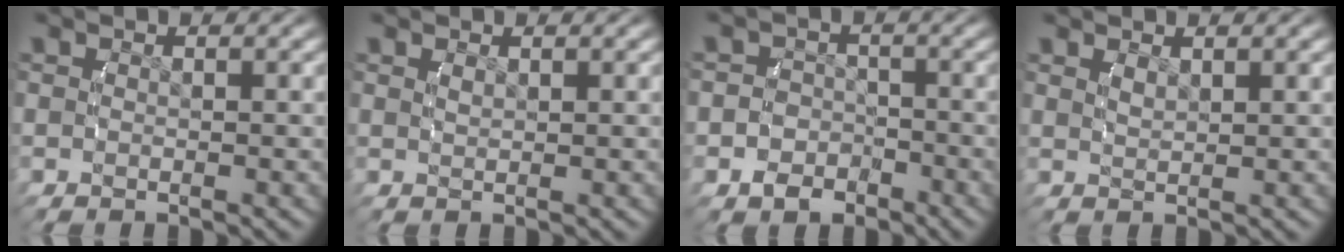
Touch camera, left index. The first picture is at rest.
{"total": 1.0, "force": [0.5, -0.8, 0.1], "torque": [-0.005, -0.007, 0.017]}
{"total": 4.8, "force": [-2.2, 4.2, 0.7], "torque": [-0.020, -0.010, -0.041]}
{"total": 1.2, "force": [0.9, -0.8, 0.3], "torque": [0.000, -0.006, 0.024]}